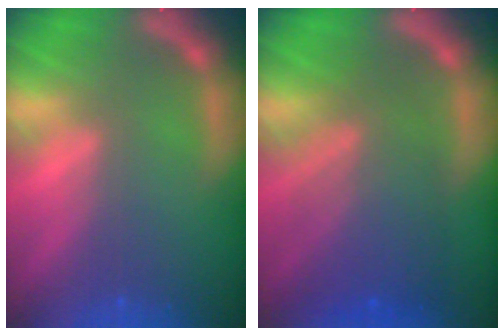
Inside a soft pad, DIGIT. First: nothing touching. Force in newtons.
{"total": 7.5}